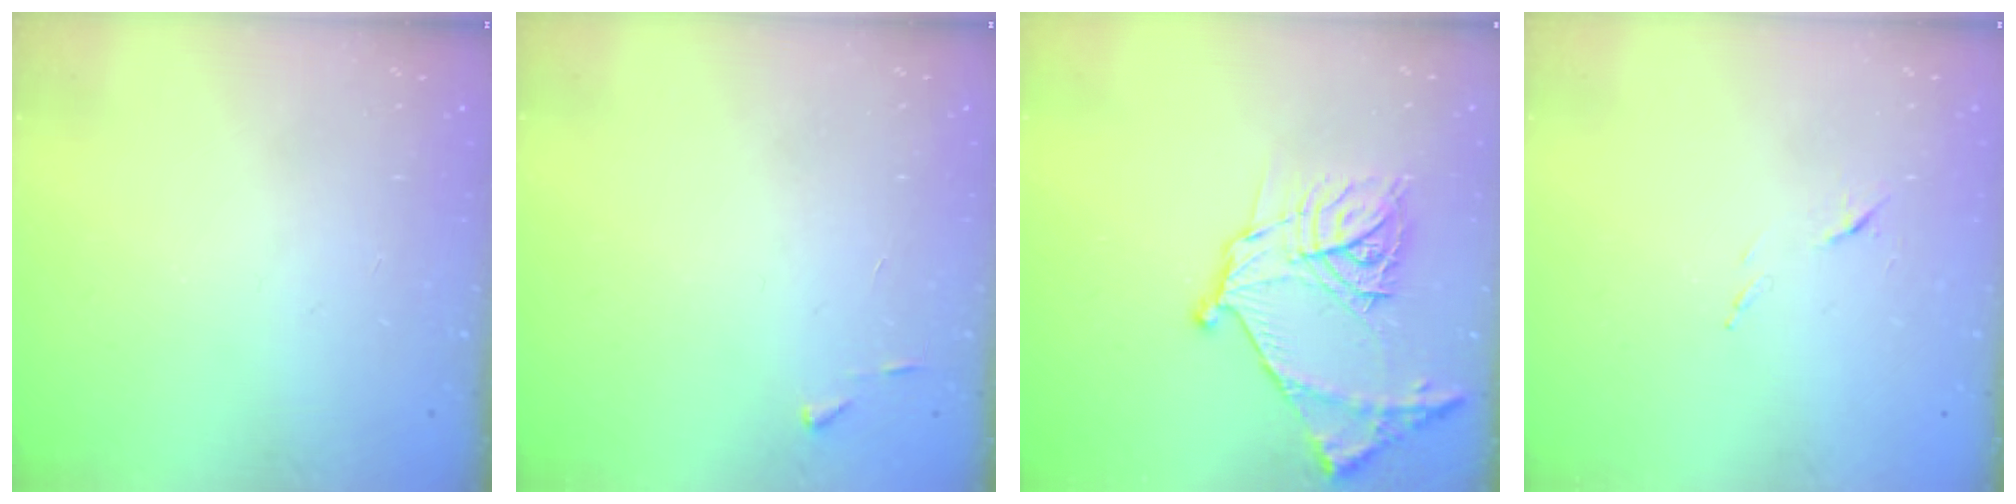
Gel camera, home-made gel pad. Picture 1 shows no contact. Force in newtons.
{"total": 2.7, "press": 2.7, "slide": 0.3}
{"total": 18.4, "press": 18.3, "slide": 1.9}
{"total": 6.8, "press": 6.8, "slide": 0.8}